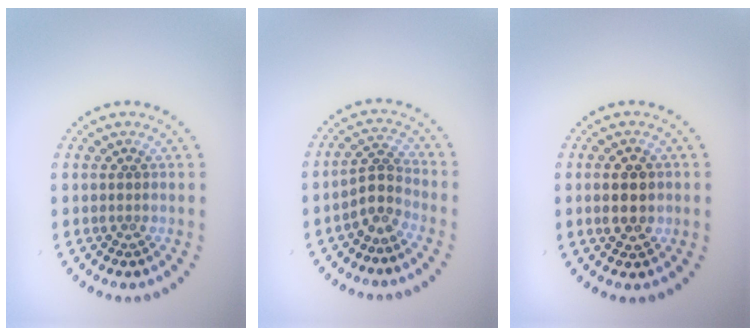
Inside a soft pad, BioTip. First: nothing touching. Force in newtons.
{"total": 2.5, "press": 1.8, "slide": 1.8}
{"total": 3.8, "press": 3.8, "slide": 0.2}